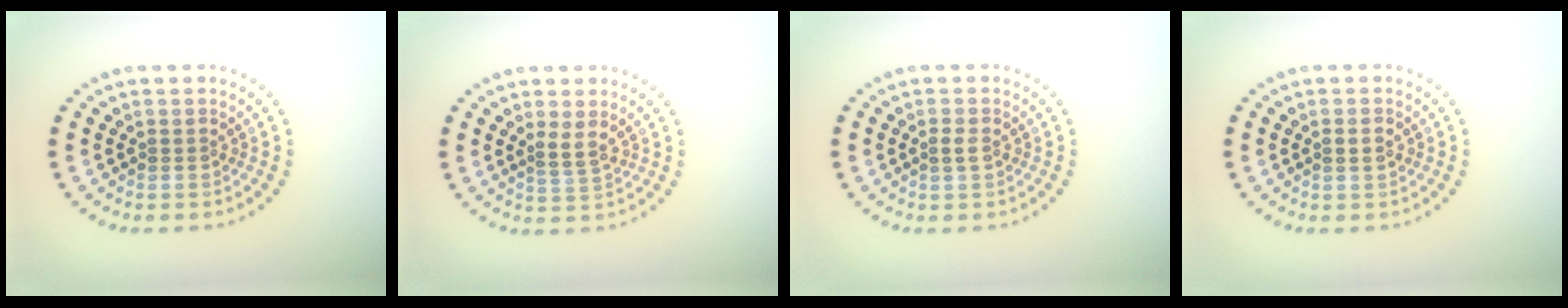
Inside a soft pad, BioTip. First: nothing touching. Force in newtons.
{"total": 1.6, "press": 1.2, "slide": 1.1}
{"total": 1.0, "press": 1.0, "slide": 0.2}
{"total": 1.2, "press": 1.1, "slide": 0.3}